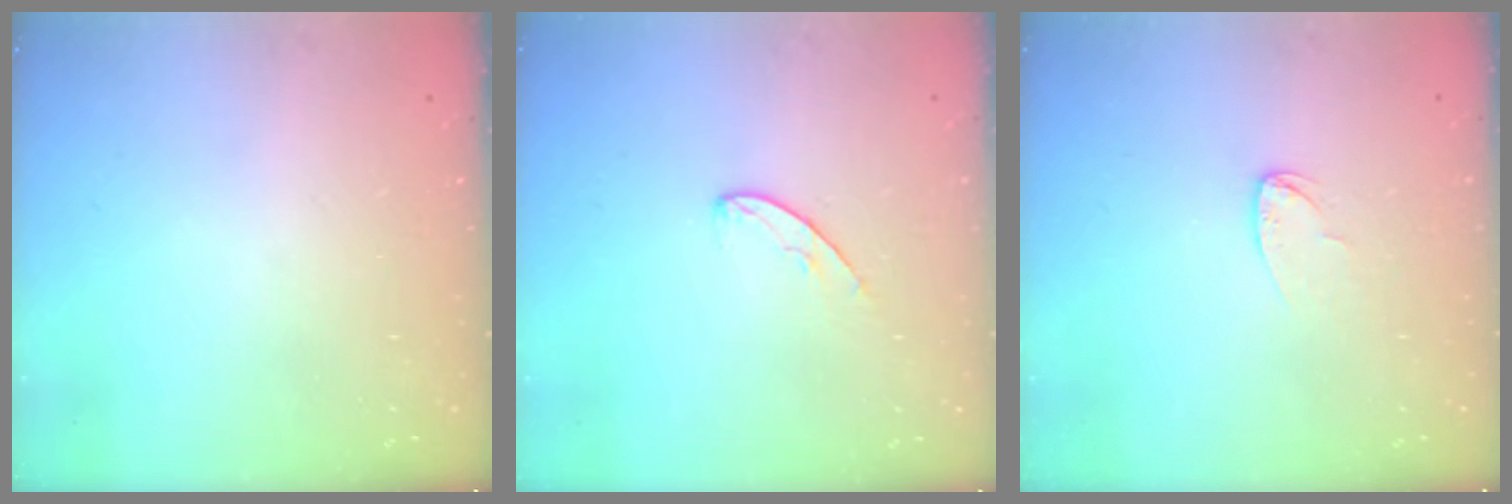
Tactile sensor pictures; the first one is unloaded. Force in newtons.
{"total": 5.0, "press": 5.0, "slide": 0.5}
{"total": 3.5, "press": 3.5, "slide": 0.3}